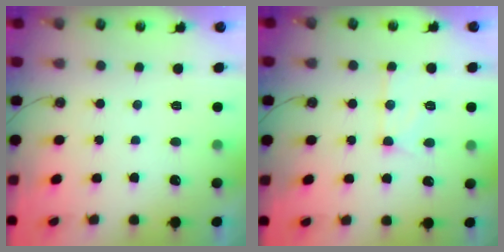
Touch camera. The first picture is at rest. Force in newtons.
{"total": 12.8, "press": 12.8, "slide": 0.8}